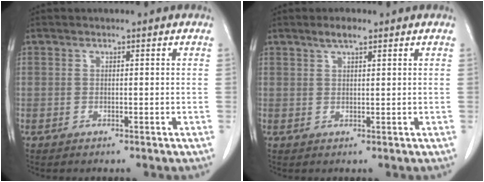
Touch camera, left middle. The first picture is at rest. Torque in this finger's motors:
{"motor_torque": [0.33, -0.27, -0.02, 0.02]}